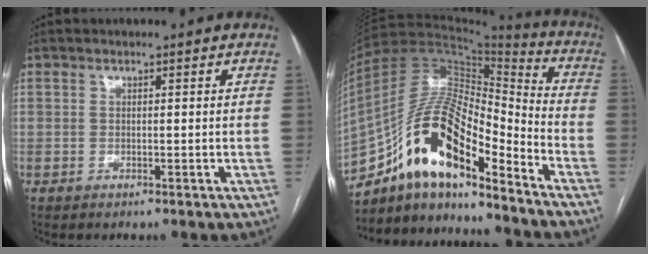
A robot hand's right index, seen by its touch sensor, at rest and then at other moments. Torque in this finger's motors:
{"motor_torque": [1.06, -1.08, 0.99, 0.21]}